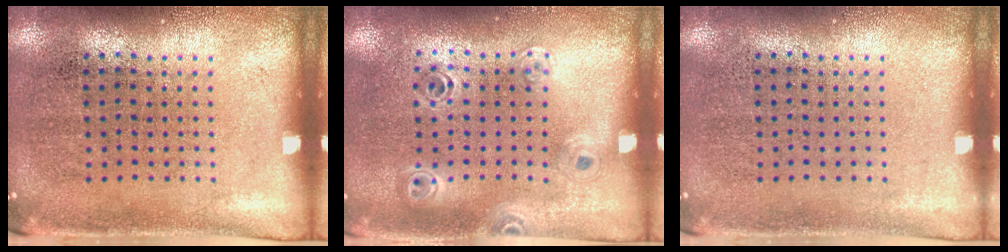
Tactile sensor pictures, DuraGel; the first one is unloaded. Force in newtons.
{"total": 1.1, "press": 1.1, "slide": 0.2}
{"total": 0.0}